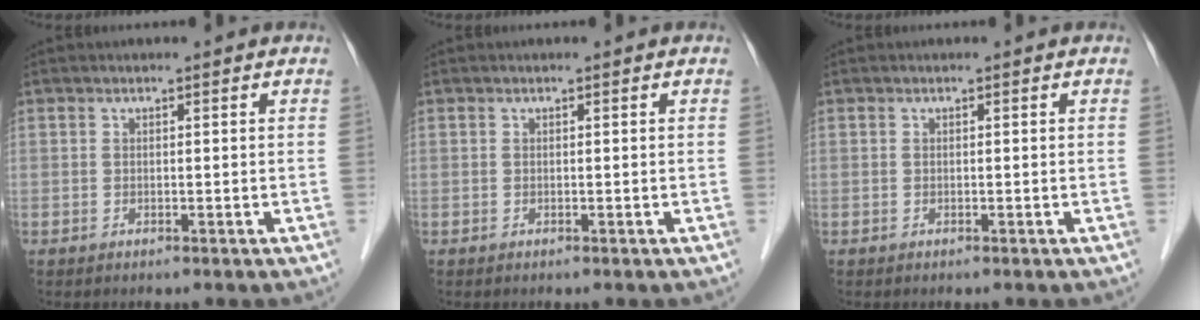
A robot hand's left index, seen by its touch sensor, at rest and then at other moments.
{"total": 0.0}
{"total": 0.0}